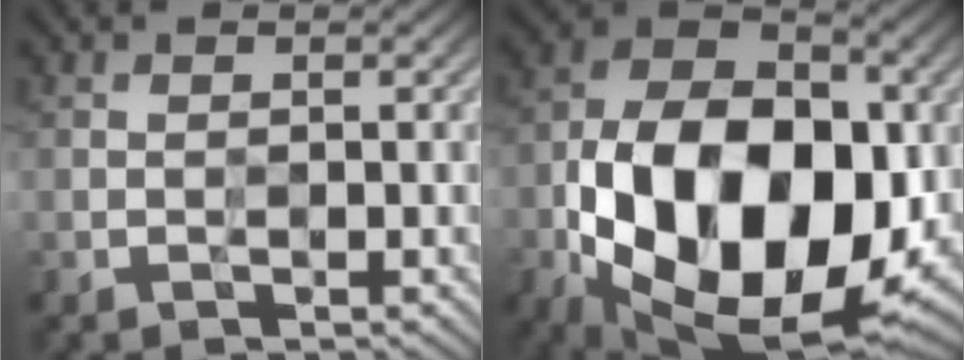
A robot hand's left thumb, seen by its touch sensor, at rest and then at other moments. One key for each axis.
{"total": 21.1, "fx": -5.2, "fy": 12.9, "fz": 15.9, "tx": -0.309, "ty": -0.031, "tz": -0.081}